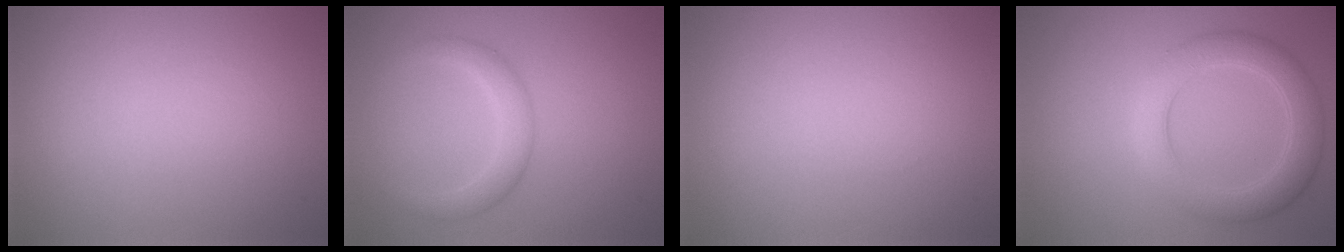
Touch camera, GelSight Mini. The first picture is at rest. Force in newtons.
{"total": 2.3, "press": 2.3, "slide": 0.0}
{"total": 0.0}
{"total": 4.6, "press": 4.6, "slide": 0.1}